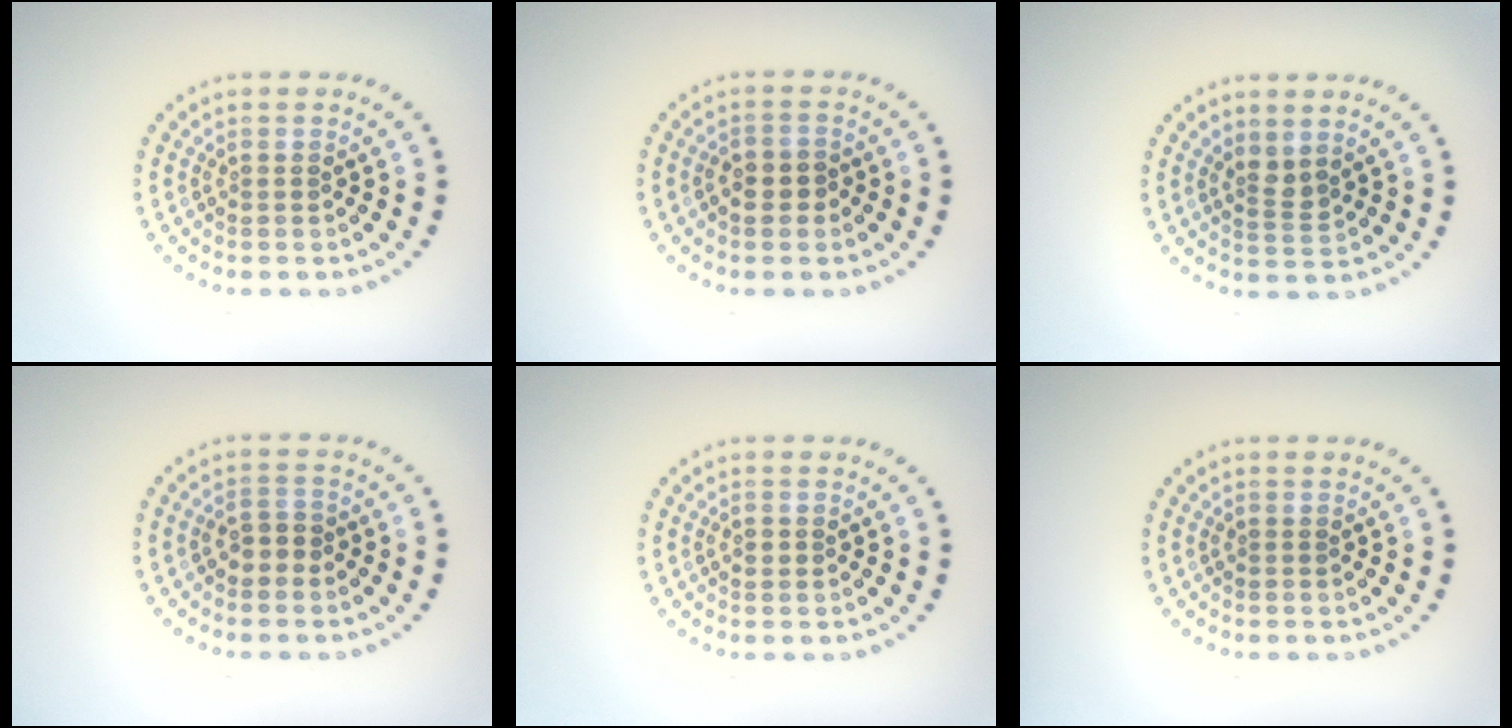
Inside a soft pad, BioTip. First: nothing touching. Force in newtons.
{"total": 1.7, "press": 1.6, "slide": 0.5}
{"total": 1.7, "press": 1.3, "slide": 1.1}
{"total": 1.6, "press": 1.5, "slide": 0.5}
{"total": 0.9, "press": 0.9, "slide": 0.0}
{"total": 0.0}